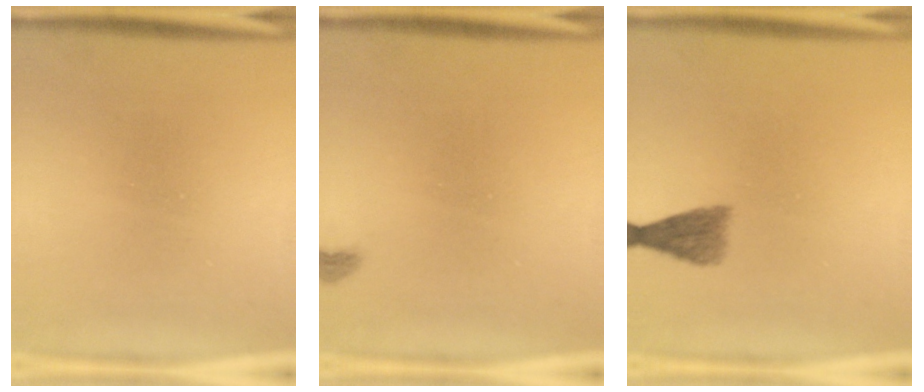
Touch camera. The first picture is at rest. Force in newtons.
{"total": 1.1}
{"total": 2.9}